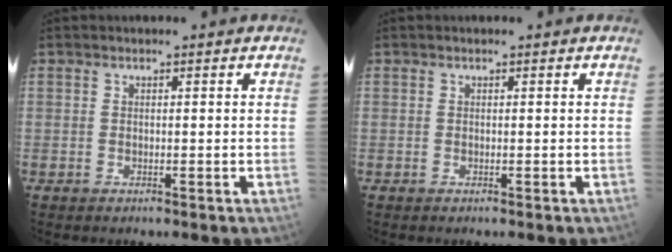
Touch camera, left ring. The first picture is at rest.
{"total": 0.0}